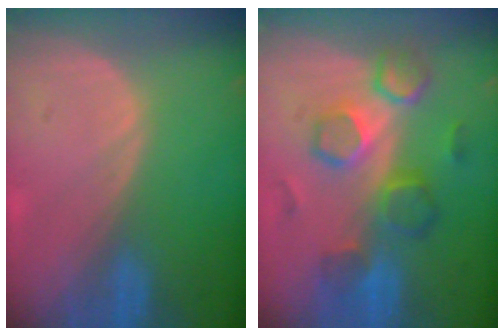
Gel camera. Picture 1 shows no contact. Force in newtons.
{"total": 8.4, "press": 8.3, "slide": 1.4}